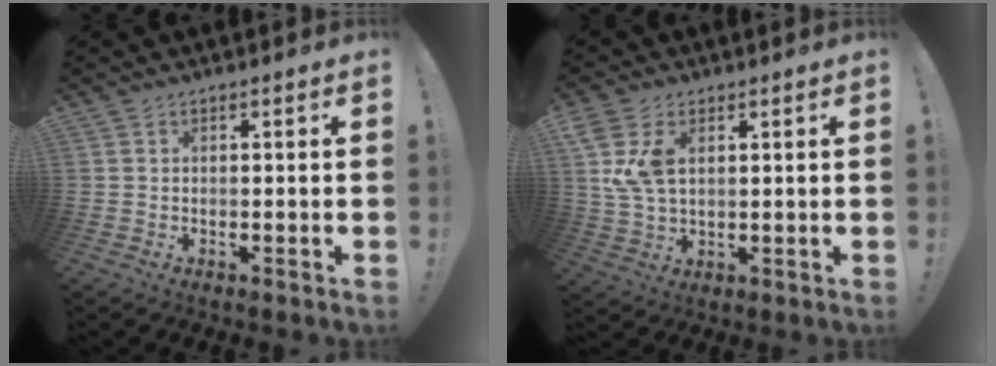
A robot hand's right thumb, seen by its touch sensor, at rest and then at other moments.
{"total": 8.9, "force": [3.2, 5.3, 6.4], "torque": [-0.130, -0.009, 0.059]}